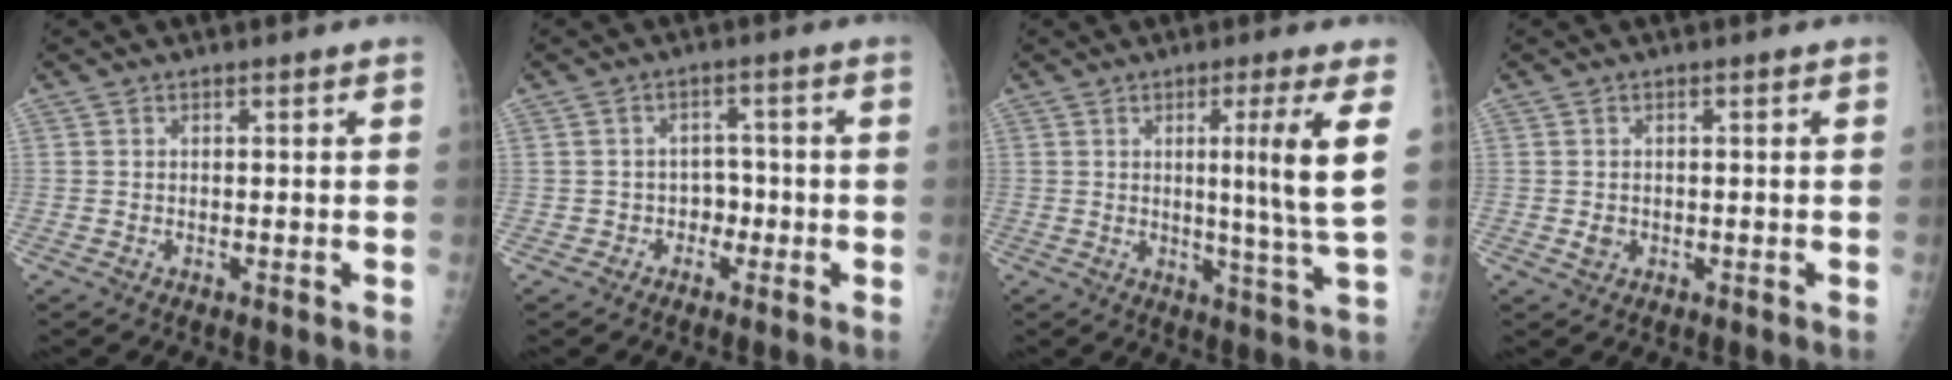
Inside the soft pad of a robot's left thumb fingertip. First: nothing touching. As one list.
[{"total": 3.2, "force": [-1.2, 2.9, 0.8], "torque": [0.021, 0.016, -0.026]}, {"total": 10.5, "force": [2.8, -1.4, 10.0], "torque": [-0.160, -0.032, 0.044]}, {"total": 1.6, "force": [-0.1, 1.4, 0.8], "torque": [-0.008, 0.000, 0.004]}]